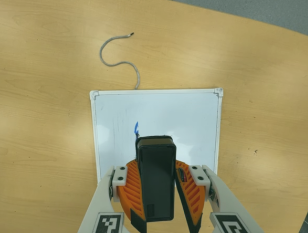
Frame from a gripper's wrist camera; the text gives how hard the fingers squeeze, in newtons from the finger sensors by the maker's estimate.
{"total": 9.2, "left": 9.5, "right": 8.9}